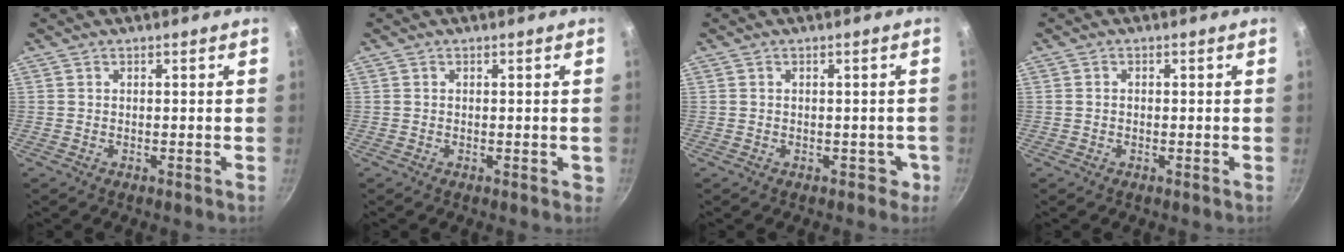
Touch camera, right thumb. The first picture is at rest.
{"total": 1.1, "force": [-0.1, 0.6, 0.9], "torque": [-0.003, 0.001, -0.002]}
{"total": 2.4, "force": [-0.7, 2.1, 1.1], "torque": [0.010, 0.017, 0.001]}
{"total": 0.8, "force": [-0.1, 0.6, 0.4], "torque": [-0.007, 0.004, -0.002]}